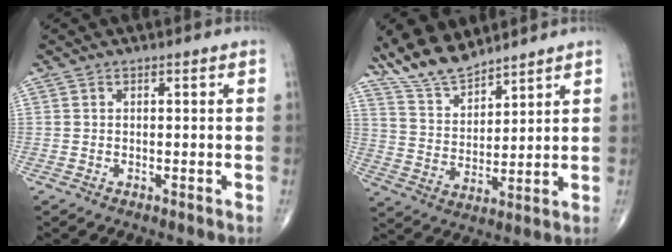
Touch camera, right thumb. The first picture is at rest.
{"total": 10.3, "force": [9.1, 3.1, 3.7], "torque": [-0.058, -0.046, 0.183]}